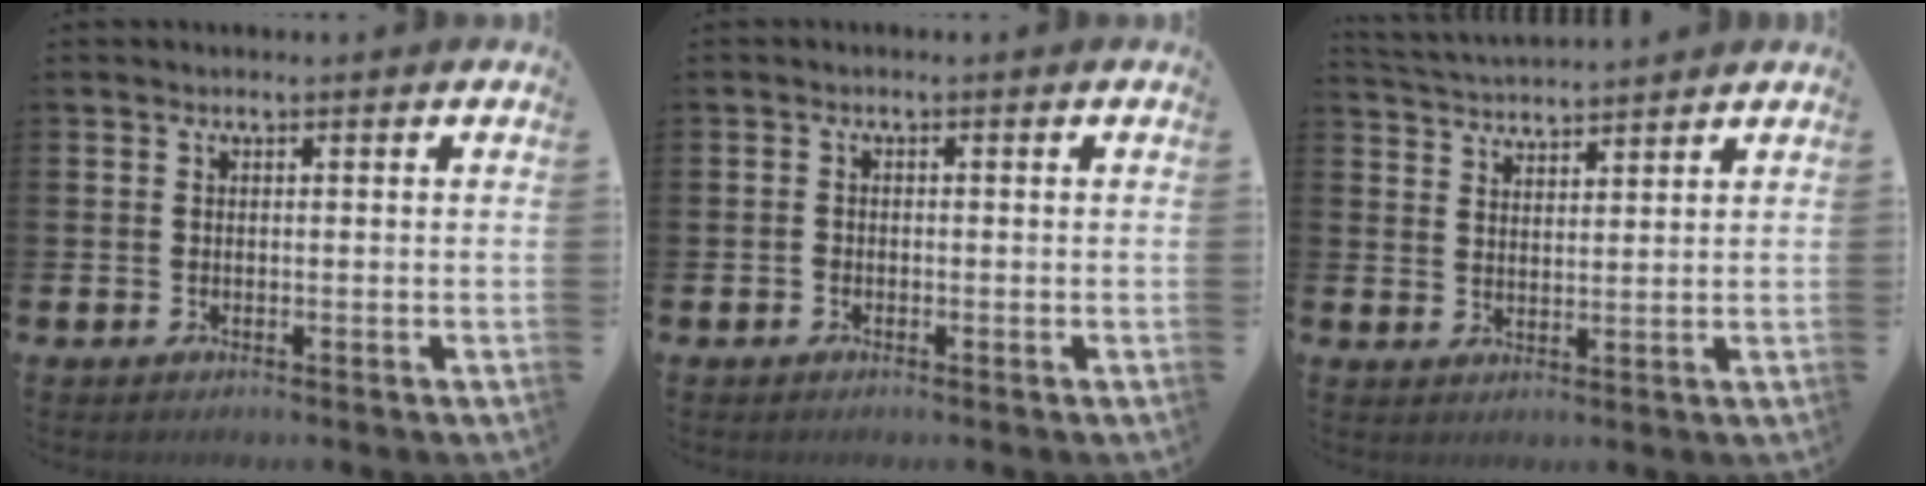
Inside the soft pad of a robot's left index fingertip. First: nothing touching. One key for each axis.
{"total": 0.8, "fx": -0.6, "fy": 0.6, "fz": 0.2, "tx": -0.005, "ty": 0.002, "tz": -0.013}
{"total": 3.6, "fx": 3.6, "fy": 0.1, "fz": -0.1, "tx": -0.009, "ty": -0.025, "tz": 0.063}